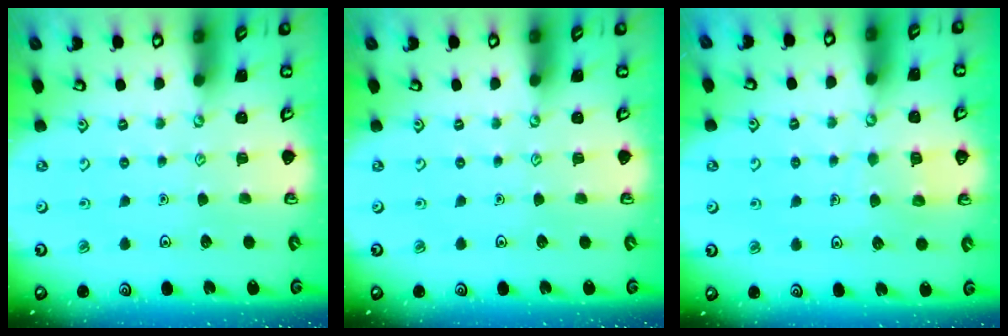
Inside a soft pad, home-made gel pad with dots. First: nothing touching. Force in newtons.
{"total": 0.0}
{"total": 6.3, "press": 6.3, "slide": 0.4}